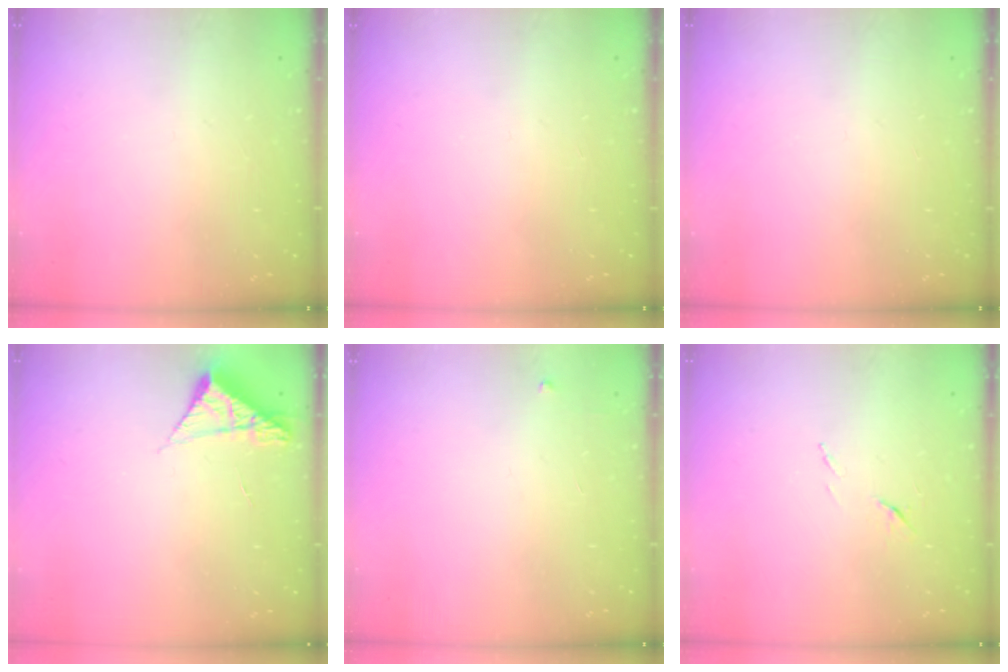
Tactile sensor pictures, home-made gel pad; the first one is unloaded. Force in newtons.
{"total": 0.0}
{"total": 0.0}
{"total": 4.9, "press": 4.9, "slide": 0.4}
{"total": 2.6, "press": 2.6, "slide": 0.4}
{"total": 6.8, "press": 6.8, "slide": 0.8}